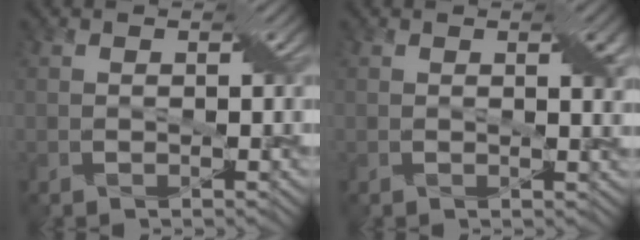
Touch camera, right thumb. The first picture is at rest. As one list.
[{"total": 2.1, "force": [0.8, 0.5, 1.9], "torque": [-0.028, -0.001, 0.015]}]